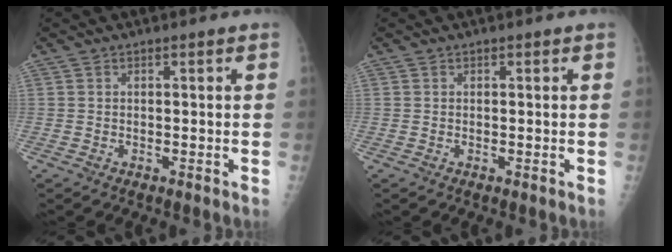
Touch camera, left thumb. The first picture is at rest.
{"total": 0.0}